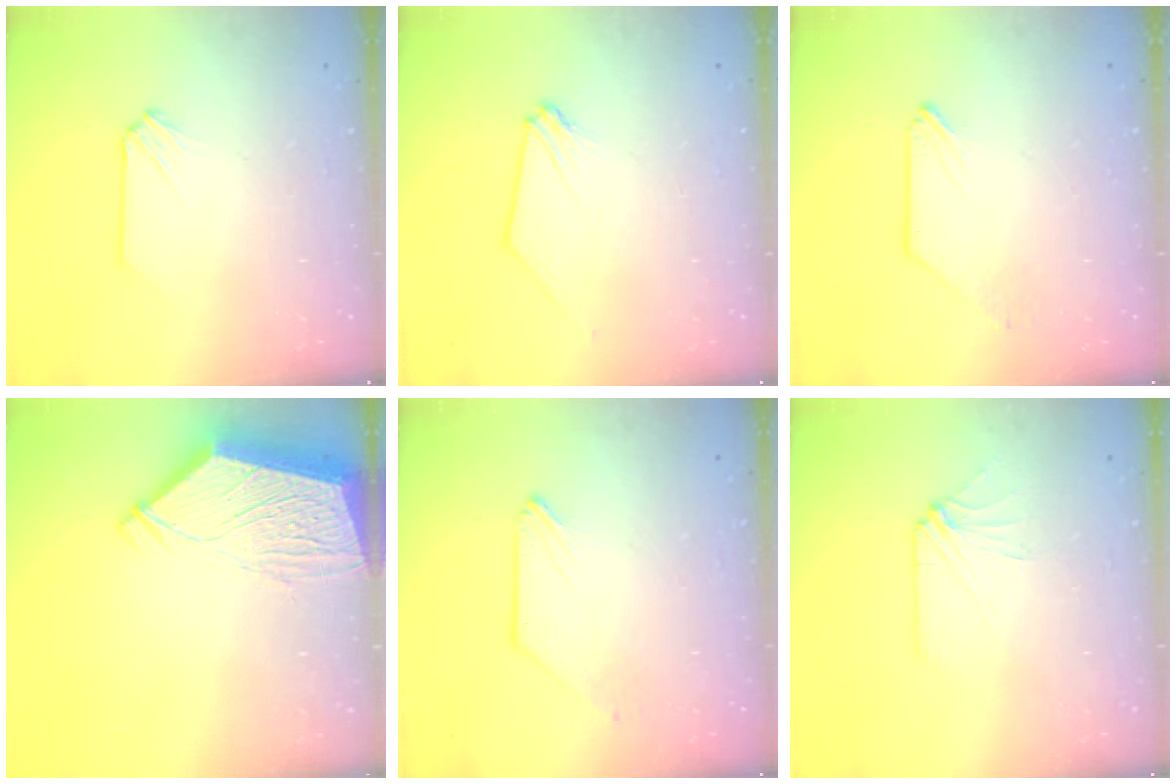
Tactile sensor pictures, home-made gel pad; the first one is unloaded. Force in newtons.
{"total": 0.0}
{"total": 0.0}
{"total": 12.5, "press": 12.4, "slide": 1.6}
{"total": 0.0}
{"total": 4.1, "press": 4.1, "slide": 0.6}